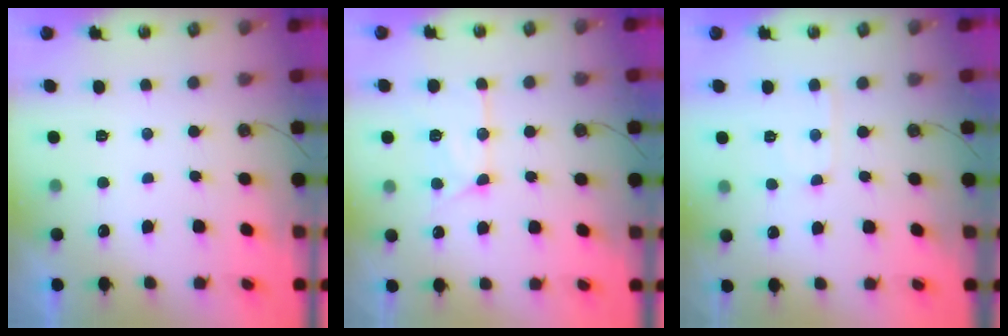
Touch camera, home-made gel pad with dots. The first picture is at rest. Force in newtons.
{"total": 13.5, "press": 13.4, "slide": 1.3}
{"total": 3.4, "press": 3.3, "slide": 0.5}